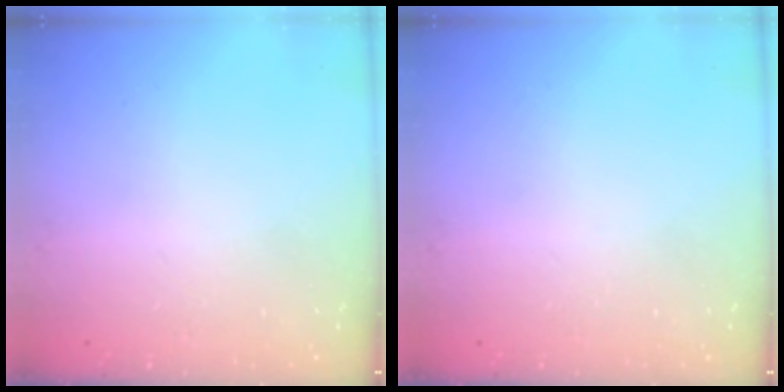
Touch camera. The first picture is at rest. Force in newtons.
{"total": 0.0}